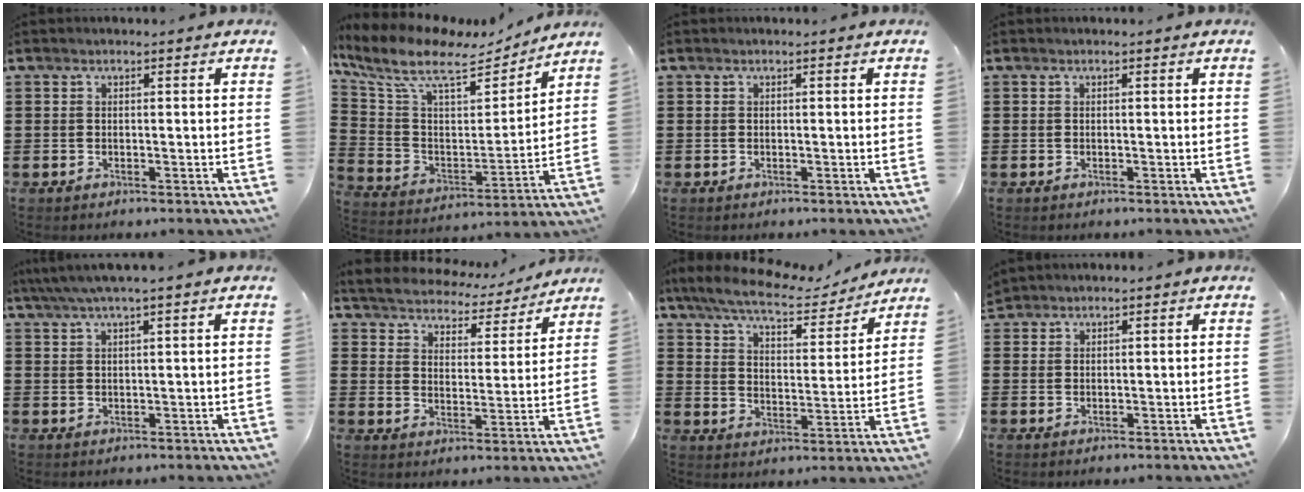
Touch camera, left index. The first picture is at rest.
{"total": 10.7, "force": [8.0, 3.4, 6.3], "torque": [-0.155, -0.040, 0.136]}
{"total": 0.0}
{"total": 0.0}
{"total": 2.9, "force": [2.2, -0.2, 1.9], "torque": [-0.040, 0.000, 0.040]}
{"total": 4.4, "force": [4.4, 0.3, -0.2], "torque": [-0.025, -0.037, 0.070]}
{"total": 7.9, "force": [6.9, 1.2, 3.6], "torque": [-0.099, -0.032, 0.118]}
{"total": 1.6, "force": [1.5, 0.3, 0.0], "torque": [-0.003, 0.001, 0.031]}